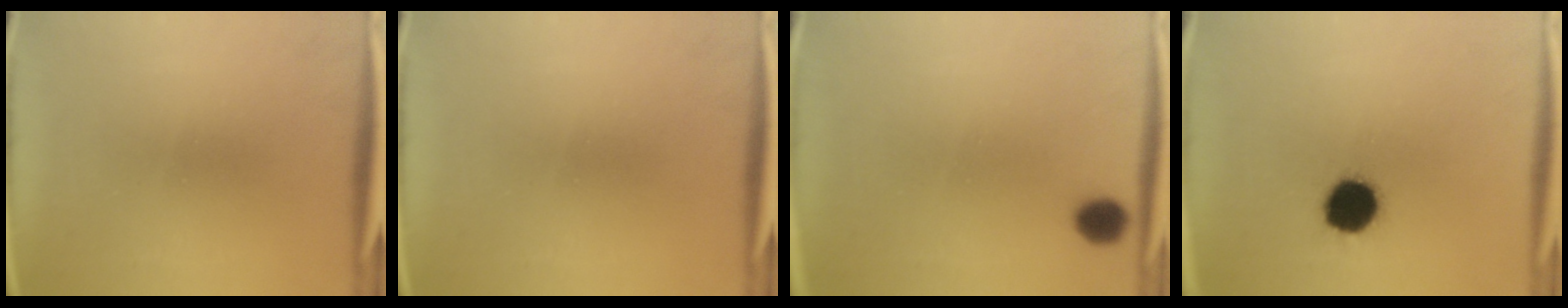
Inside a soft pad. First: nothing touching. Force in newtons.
{"total": 0.0}
{"total": 2.3}
{"total": 11.4}